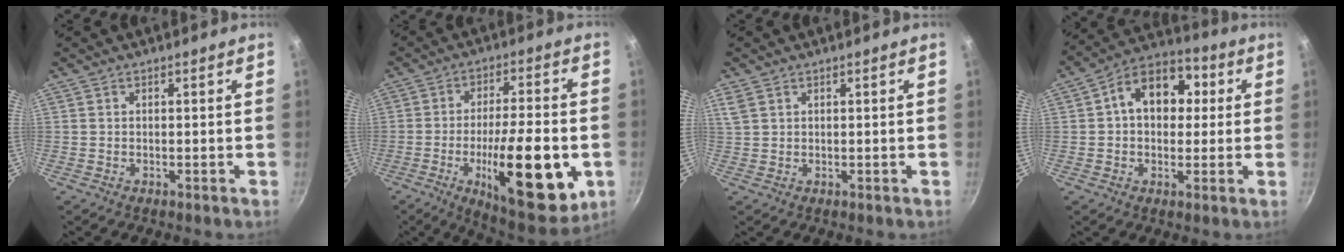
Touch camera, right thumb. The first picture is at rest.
{"total": 24.7, "force": [-6.5, 8.7, 22.2], "torque": [-0.323, 0.012, -0.091]}
{"total": 2.9, "force": [1.5, 1.9, 1.6], "torque": [-0.033, 0.002, 0.037]}
{"total": 12.8, "force": [2.2, 9.2, 8.6], "torque": [-0.083, 0.025, 0.016]}